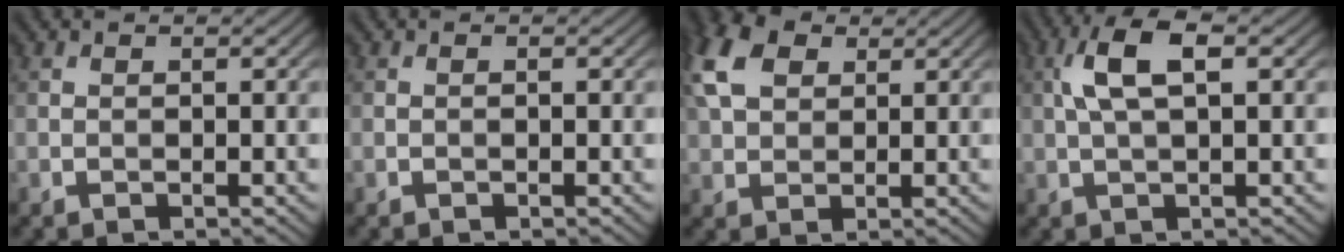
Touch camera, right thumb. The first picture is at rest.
{"total": 0.0}
{"total": 7.9, "force": [3.1, 5.2, 5.2], "torque": [-0.145, 0.024, 0.058]}
{"total": 5.8, "force": [1.4, 2.0, 5.3], "torque": [-0.112, 0.013, 0.025]}